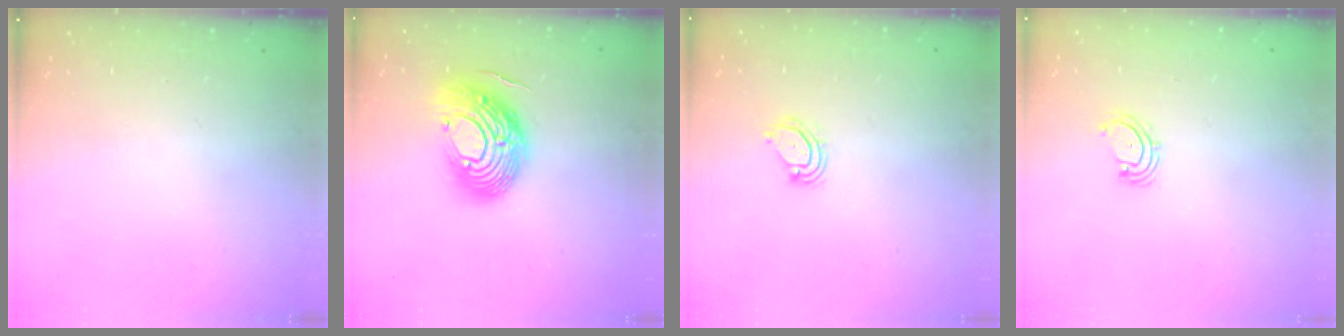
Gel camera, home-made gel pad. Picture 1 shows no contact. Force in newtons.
{"total": 16.9, "press": 16.9, "slide": 1.2}
{"total": 4.3, "press": 4.3, "slide": 0.3}
{"total": 2.3, "press": 2.3, "slide": 0.5}